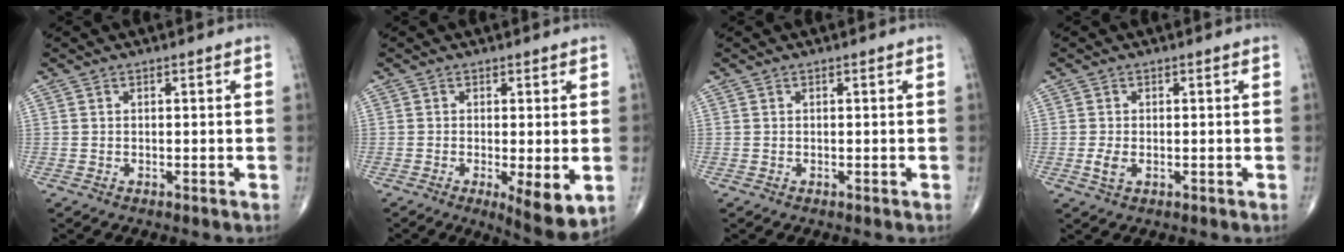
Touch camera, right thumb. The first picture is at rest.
{"total": 7.5, "force": [-1.7, 2.0, 7.0], "torque": [-0.102, -0.022, -0.024]}
{"total": 0.0}
{"total": 2.2, "force": [-0.4, 1.2, 1.8], "torque": [-0.040, -0.003, -0.009]}